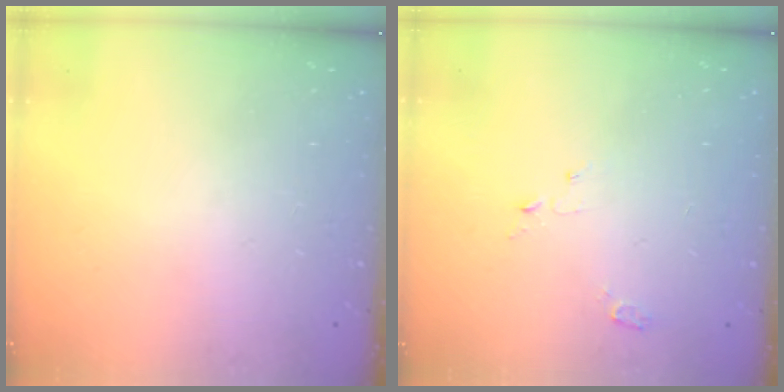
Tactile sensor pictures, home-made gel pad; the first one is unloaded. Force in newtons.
{"total": 3.1, "press": 3.1, "slide": 0.3}